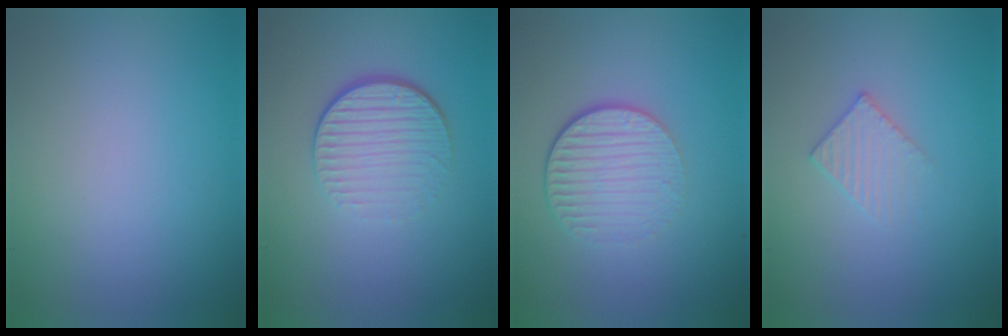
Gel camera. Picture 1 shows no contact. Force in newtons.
{"total": 4.3, "press": 2.7, "slide": 3.4}
{"total": 4.6, "press": 2.9, "slide": 3.6}
{"total": 1.9, "press": 1.9, "slide": 0.2}